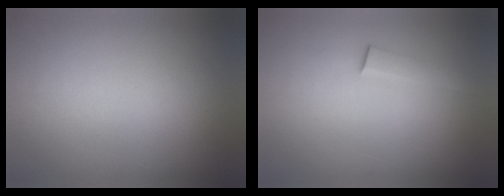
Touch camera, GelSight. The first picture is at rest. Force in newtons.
{"total": 2.0}